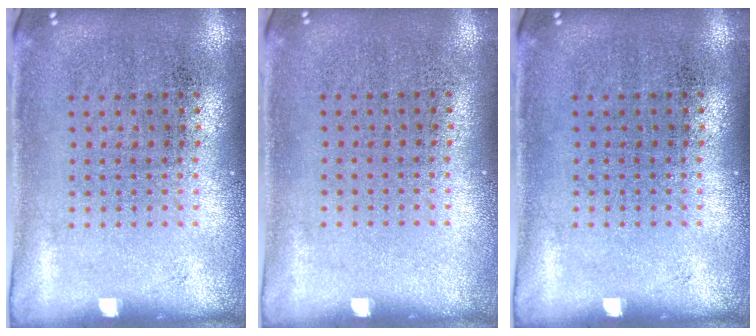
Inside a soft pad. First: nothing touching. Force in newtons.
{"total": 0.0}
{"total": 0.0}